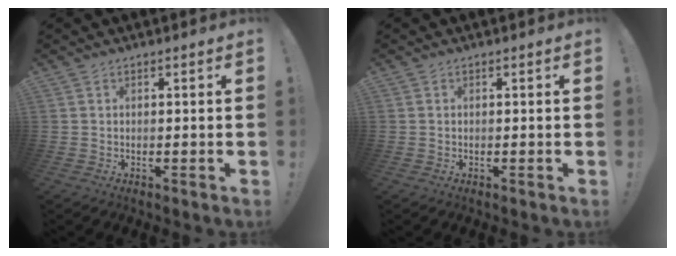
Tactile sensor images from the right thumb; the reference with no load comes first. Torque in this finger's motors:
{"motor_torque": [-0.03, 0.19, 0.07, -0.15, 0.00]}